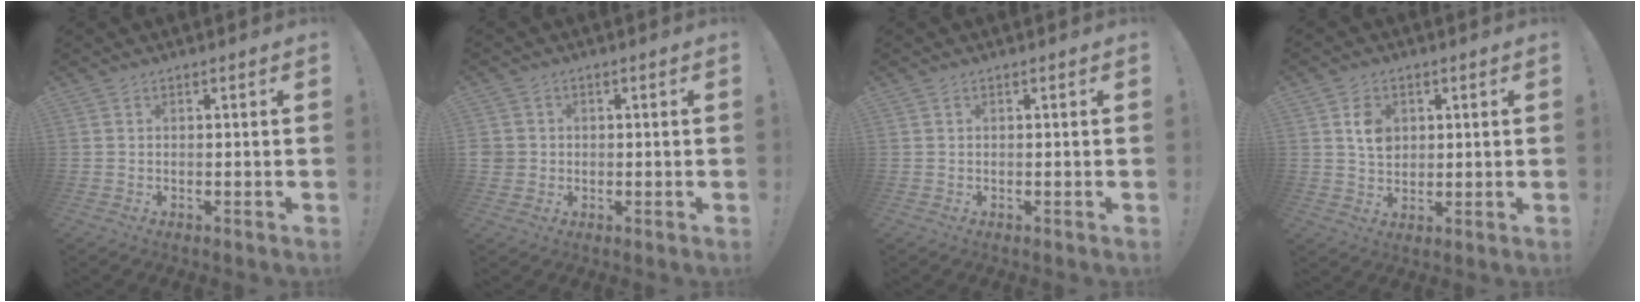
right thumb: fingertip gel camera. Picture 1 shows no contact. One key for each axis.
{"total": 3.2, "fx": 0.1, "fy": 3.1, "fz": 0.9, "tx": -0.012, "ty": 0.004, "tz": 0.005}
{"total": 0.0}
{"total": 6.8, "fx": 2.0, "fy": 5.5, "fz": 3.5, "tx": -0.039, "ty": -0.001, "tz": 0.034}